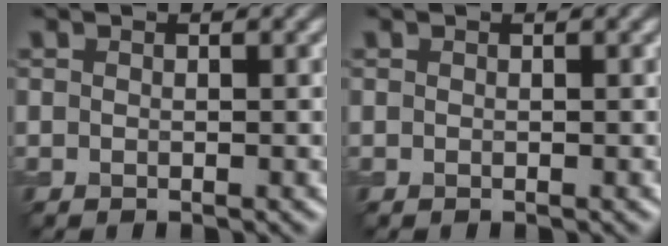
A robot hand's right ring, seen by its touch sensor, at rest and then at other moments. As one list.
[{"total": 0.0}]